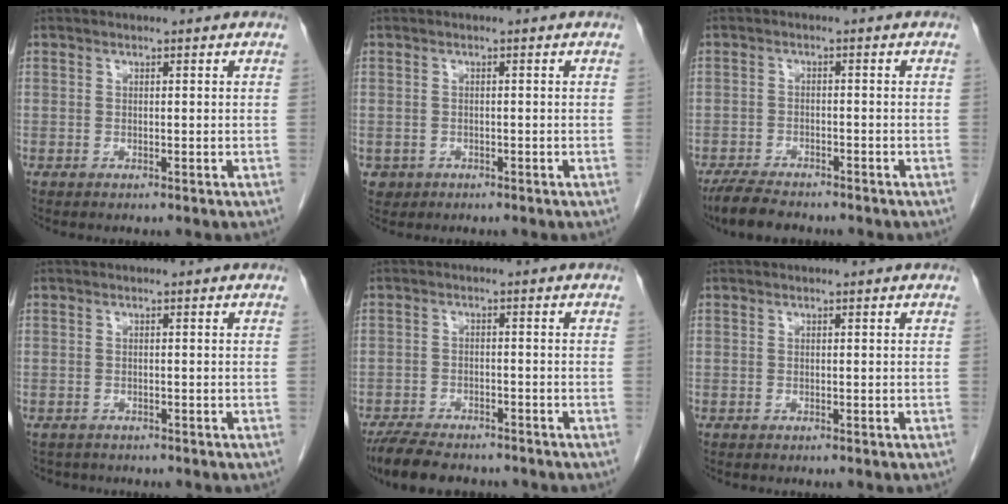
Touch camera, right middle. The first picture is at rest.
{"total": 1.6, "force": [-0.7, 1.4, 0.1], "torque": [-0.004, 0.005, -0.006]}
{"total": 5.8, "force": [-5.0, 1.6, 2.4], "torque": [-0.046, -0.013, -0.085]}
{"total": 2.7, "force": [-2.4, 1.2, 0.2], "torque": [-0.009, -0.002, -0.034]}
{"total": 9.5, "force": [-8.0, 2.9, 4.1], "torque": [-0.068, -0.013, -0.125]}
{"total": 0.0}